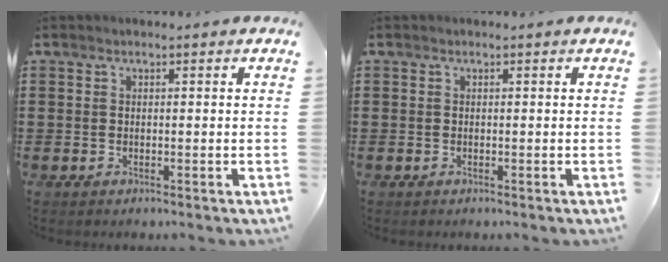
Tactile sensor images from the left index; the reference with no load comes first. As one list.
[{"total": 0.0}]